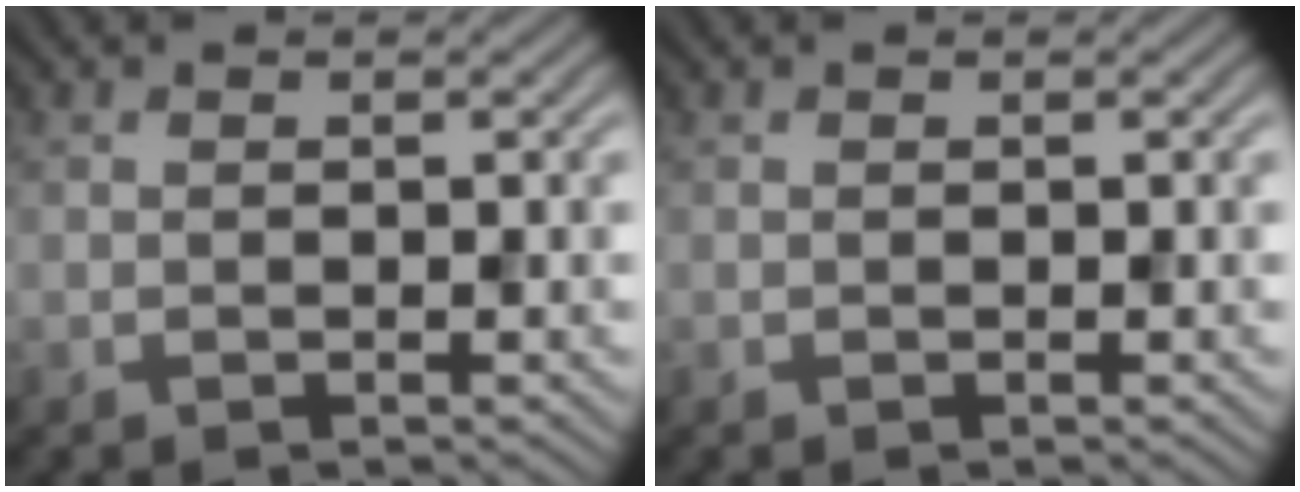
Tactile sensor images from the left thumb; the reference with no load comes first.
{"total": 0.0}